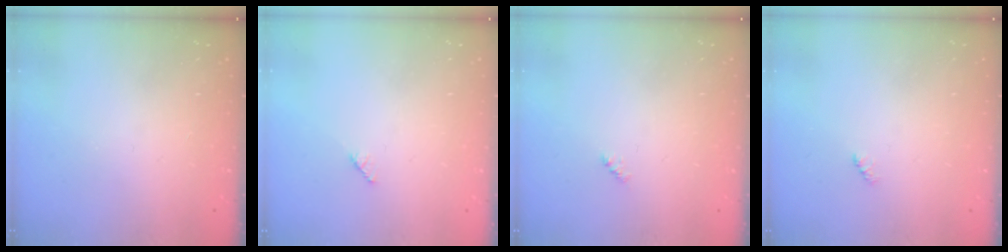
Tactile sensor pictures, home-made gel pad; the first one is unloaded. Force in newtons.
{"total": 1.9, "press": 1.9, "slide": 0.3}
{"total": 2.4, "press": 2.4, "slide": 0.5}
{"total": 2.3, "press": 2.2, "slide": 0.5}